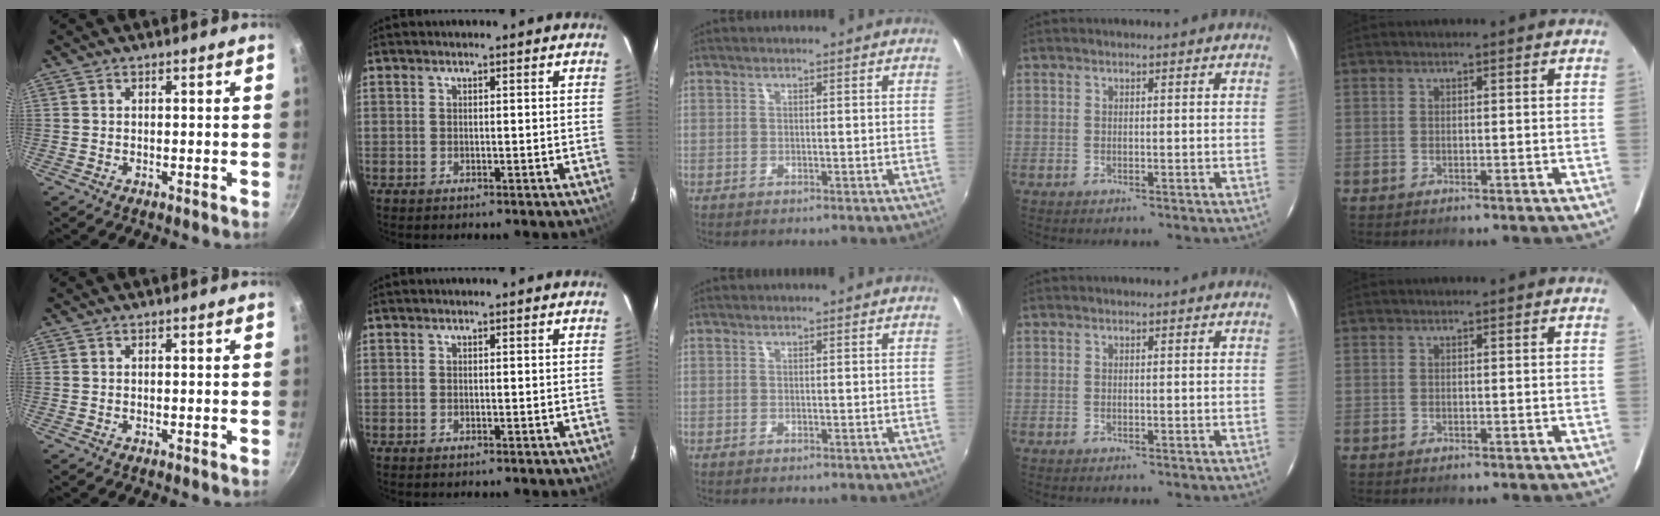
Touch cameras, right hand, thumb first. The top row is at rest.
{}